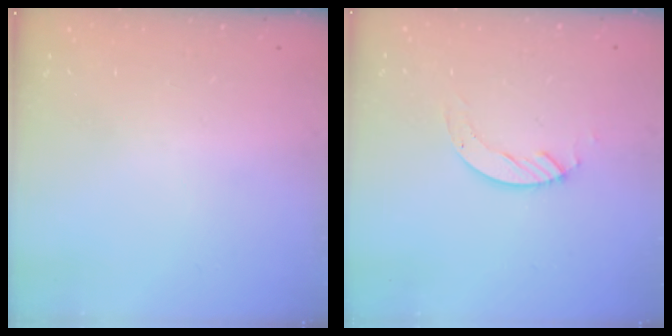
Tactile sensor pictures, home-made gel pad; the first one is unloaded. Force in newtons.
{"total": 4.1, "press": 4.1, "slide": 0.3}